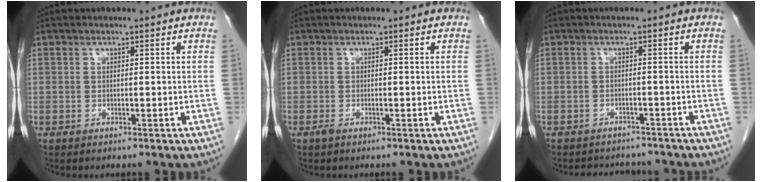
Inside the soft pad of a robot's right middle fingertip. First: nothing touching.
{"total": 0.6, "force": [-0.5, 0.1, 0.4], "torque": [-0.010, -0.001, -0.007]}
{"total": 6.4, "force": [-6.0, 2.1, 0.7], "torque": [-0.009, 0.007, -0.072]}